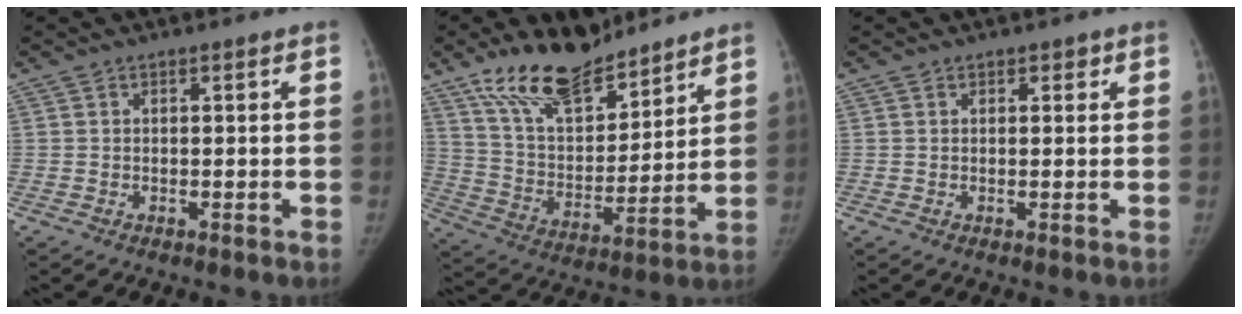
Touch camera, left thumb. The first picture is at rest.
{"total": 17.5, "force": [13.3, 7.3, 8.8], "torque": [-0.112, -0.070, 0.245]}
{"total": 1.1, "force": [0.7, 0.7, 0.5], "torque": [0.007, -0.002, 0.006]}